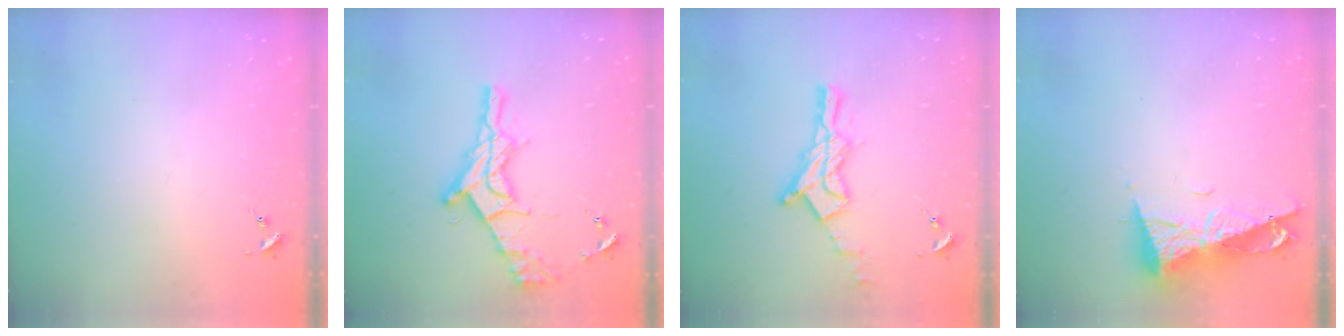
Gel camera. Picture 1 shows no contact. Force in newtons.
{"total": 19.0, "press": 18.9, "slide": 1.3}
{"total": 14.2, "press": 14.1, "slide": 1.0}
{"total": 10.4, "press": 10.3, "slide": 1.4}